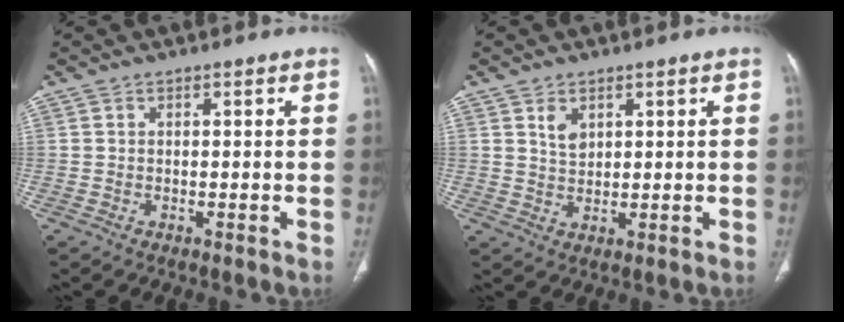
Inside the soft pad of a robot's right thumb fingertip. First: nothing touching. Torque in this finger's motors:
{"motor_torque": [0.21, 0.59, 0.37, 0.17, 0.00]}